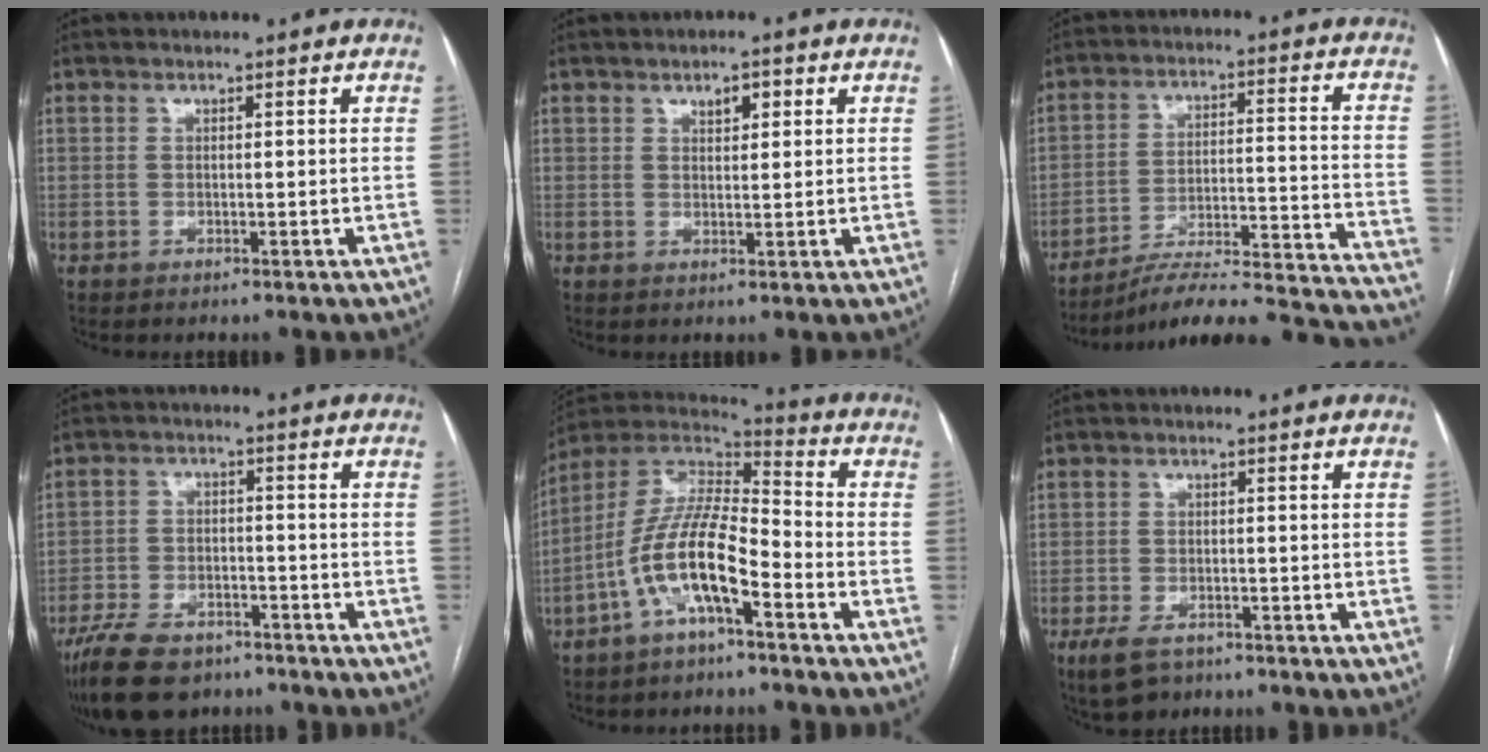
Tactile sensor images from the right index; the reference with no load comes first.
{"total": 2.4, "force": [1.3, 1.0, 1.8], "torque": [-0.028, 0.003, 0.021]}
{"total": 25.8, "force": [-24.1, 1.2, 9.3], "torque": [-0.065, 0.004, -0.328]}
{"total": 13.6, "force": [-10.1, 6.1, 6.8], "torque": [-0.135, -0.012, -0.164]}
{"total": 13.2, "force": [-5.9, 3.3, 11.3], "torque": [-0.232, 0.018, -0.108]}
{"total": 5.3, "force": [-3.7, 2.8, 2.6], "torque": [-0.054, -0.006, -0.056]}